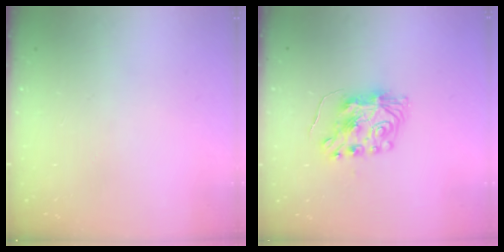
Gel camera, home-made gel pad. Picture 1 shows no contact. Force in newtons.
{"total": 7.8, "press": 7.8, "slide": 0.2}